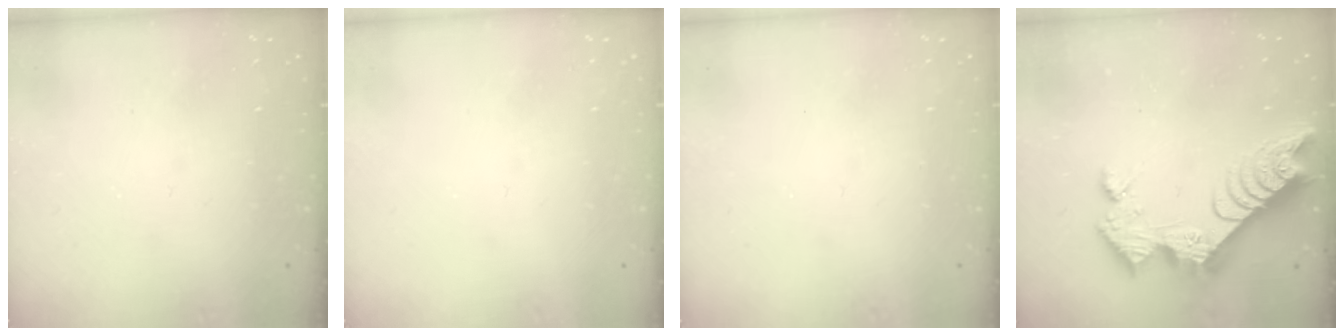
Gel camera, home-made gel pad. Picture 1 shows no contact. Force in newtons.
{"total": 0.0}
{"total": 0.0}
{"total": 16.6, "press": 16.6, "slide": 1.4}